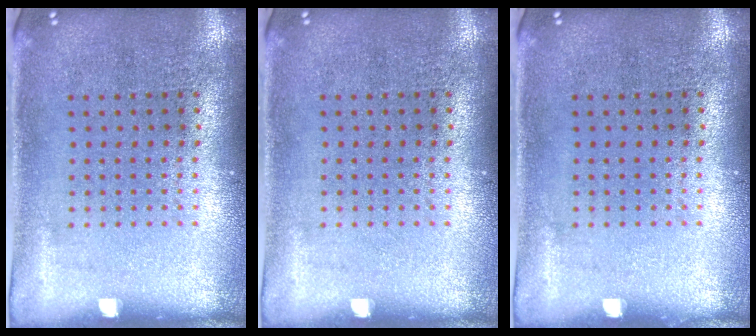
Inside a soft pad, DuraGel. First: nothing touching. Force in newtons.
{"total": 0.0}
{"total": 0.0}